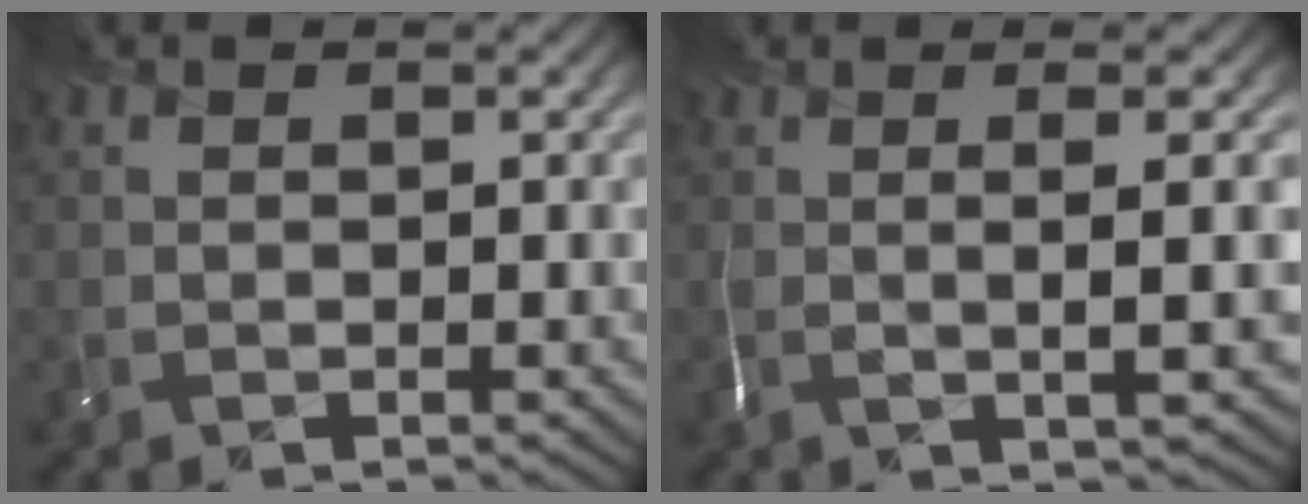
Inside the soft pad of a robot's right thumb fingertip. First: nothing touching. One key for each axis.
{"total": 4.2, "fx": -0.3, "fy": -0.1, "fz": 4.2, "tx": -0.064, "ty": 0.003, "tz": -0.005}